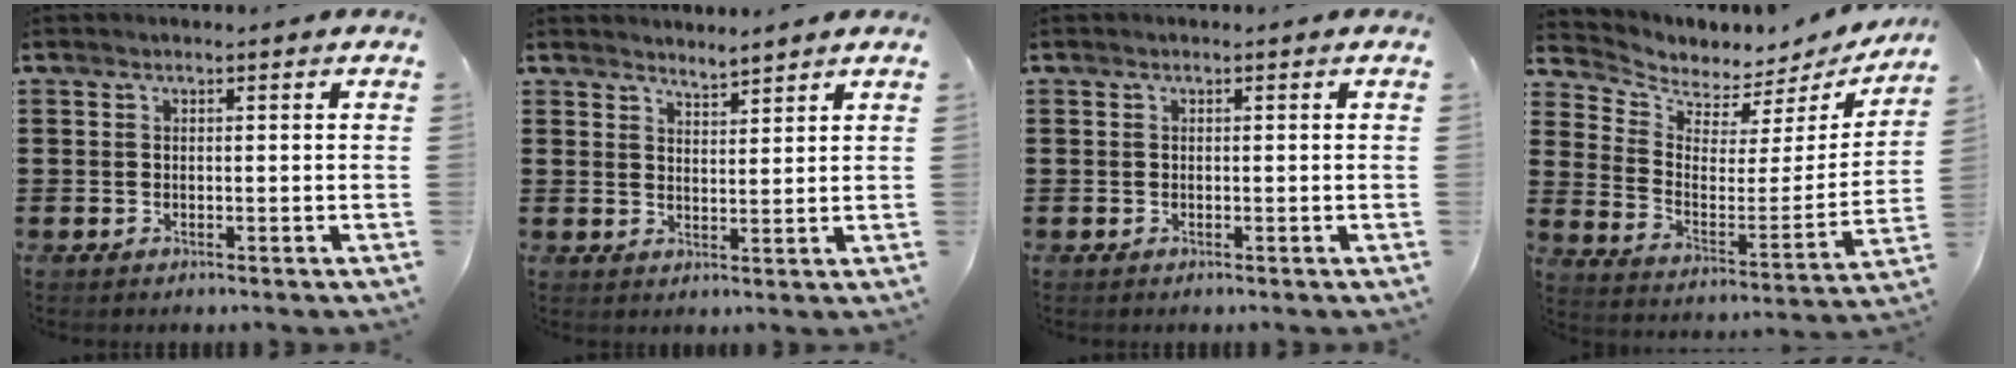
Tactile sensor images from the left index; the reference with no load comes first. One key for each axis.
{"total": 2.9, "fx": 2.9, "fy": -0.2, "fz": -0.1, "tx": -0.005, "ty": -0.007, "tz": 0.055}
{"total": 0.0}
{"total": 3.9, "fx": 3.7, "fy": 1.4, "fz": 0.0, "tx": -0.033, "ty": -0.042, "tz": 0.058}